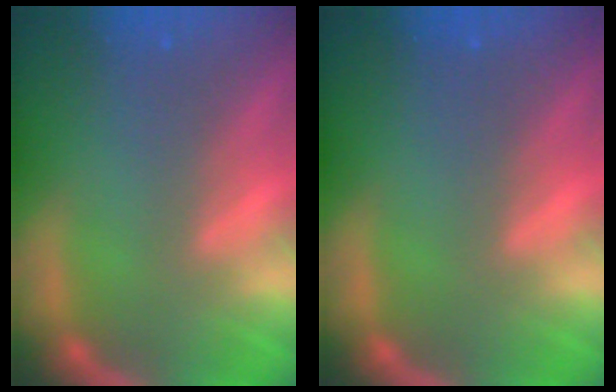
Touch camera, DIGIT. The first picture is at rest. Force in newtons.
{"total": 0.0}